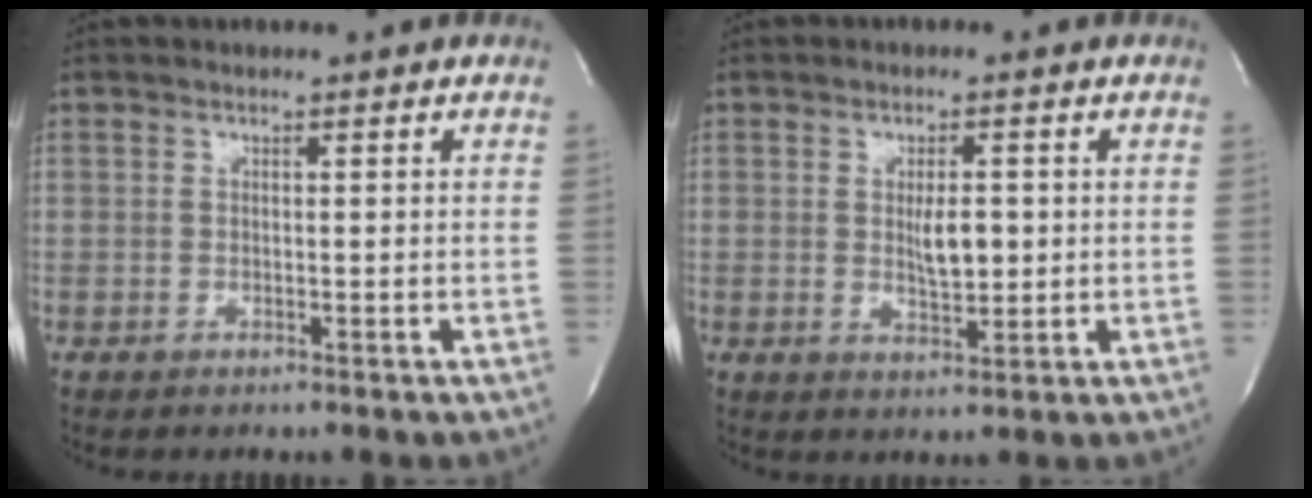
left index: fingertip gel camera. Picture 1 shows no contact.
{"total": 4.1, "force": [0.3, 1.4, 3.8], "torque": [-0.066, -0.004, 0.010]}